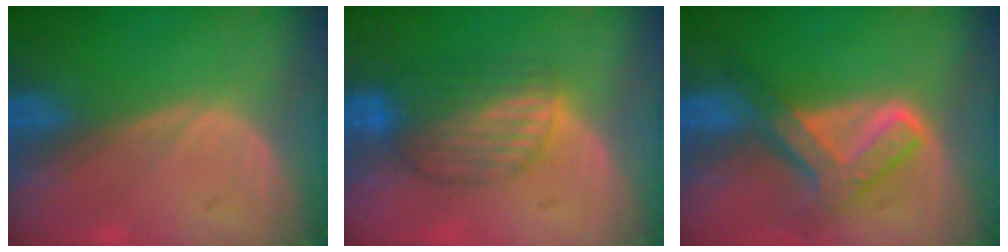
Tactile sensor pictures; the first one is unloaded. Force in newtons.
{"total": 6.4, "press": 6.3, "slide": 0.7}
{"total": 8.0, "press": 6.8, "slide": 4.3}